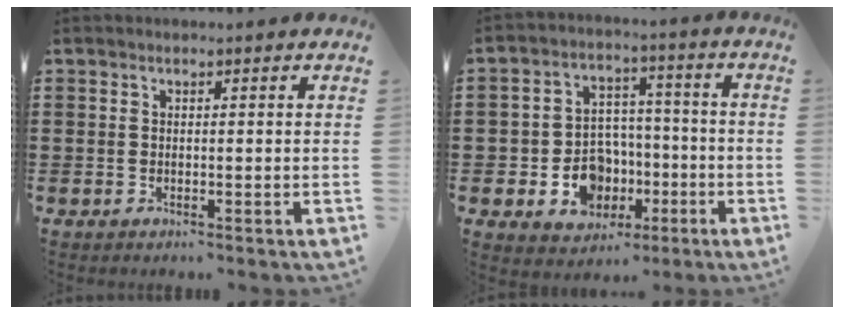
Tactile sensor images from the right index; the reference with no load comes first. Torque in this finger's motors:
{"motor_torque": [1.65, 0.49, 0.37, 0.04]}